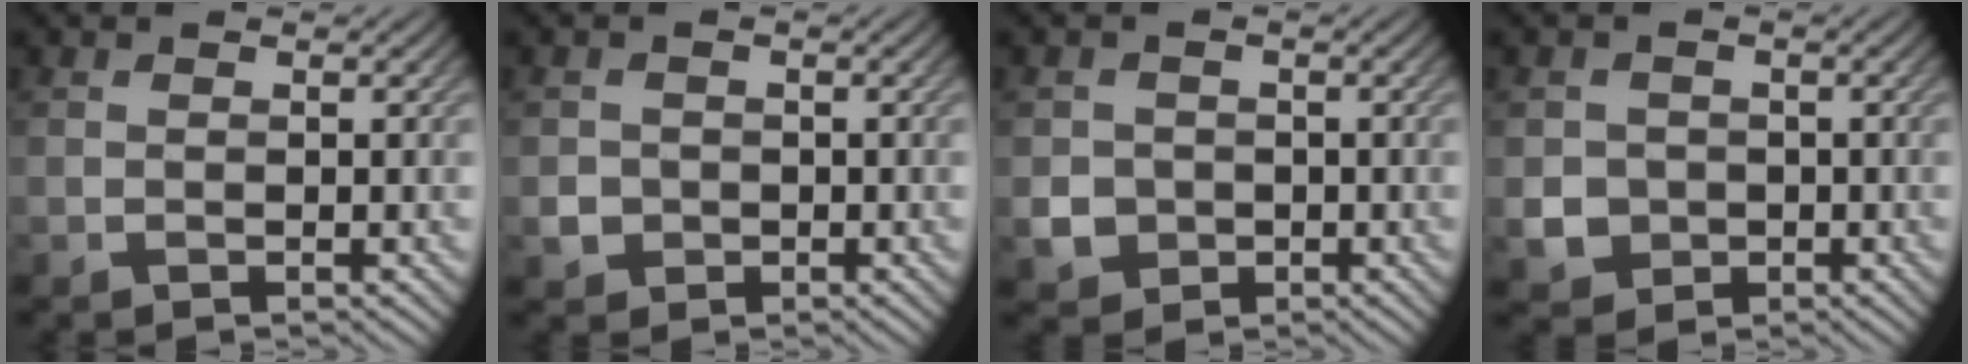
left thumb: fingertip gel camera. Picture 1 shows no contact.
{"total": 2.1, "force": [-0.6, 2.0, 0.5], "torque": [-0.009, -0.005, -0.012]}
{"total": 3.4, "force": [-0.7, 3.2, 0.9], "torque": [-0.024, -0.009, -0.018]}
{"total": 3.6, "force": [-0.7, 3.4, 1.0], "torque": [-0.027, -0.009, -0.019]}